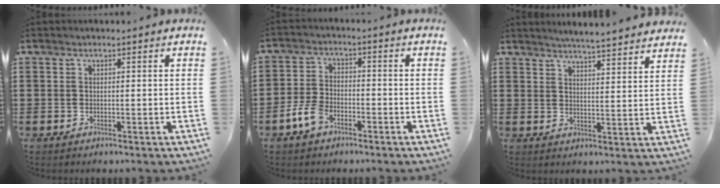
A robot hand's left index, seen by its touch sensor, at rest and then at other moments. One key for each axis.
{"total": 5.0, "fx": -3.0, "fy": 2.5, "fz": 3.1, "tx": -0.079, "ty": 0.004, "tz": -0.062}
{"total": 4.0, "fx": 3.9, "fy": -0.6, "fz": 0.5, "tx": -0.024, "ty": -0.021, "tz": 0.069}